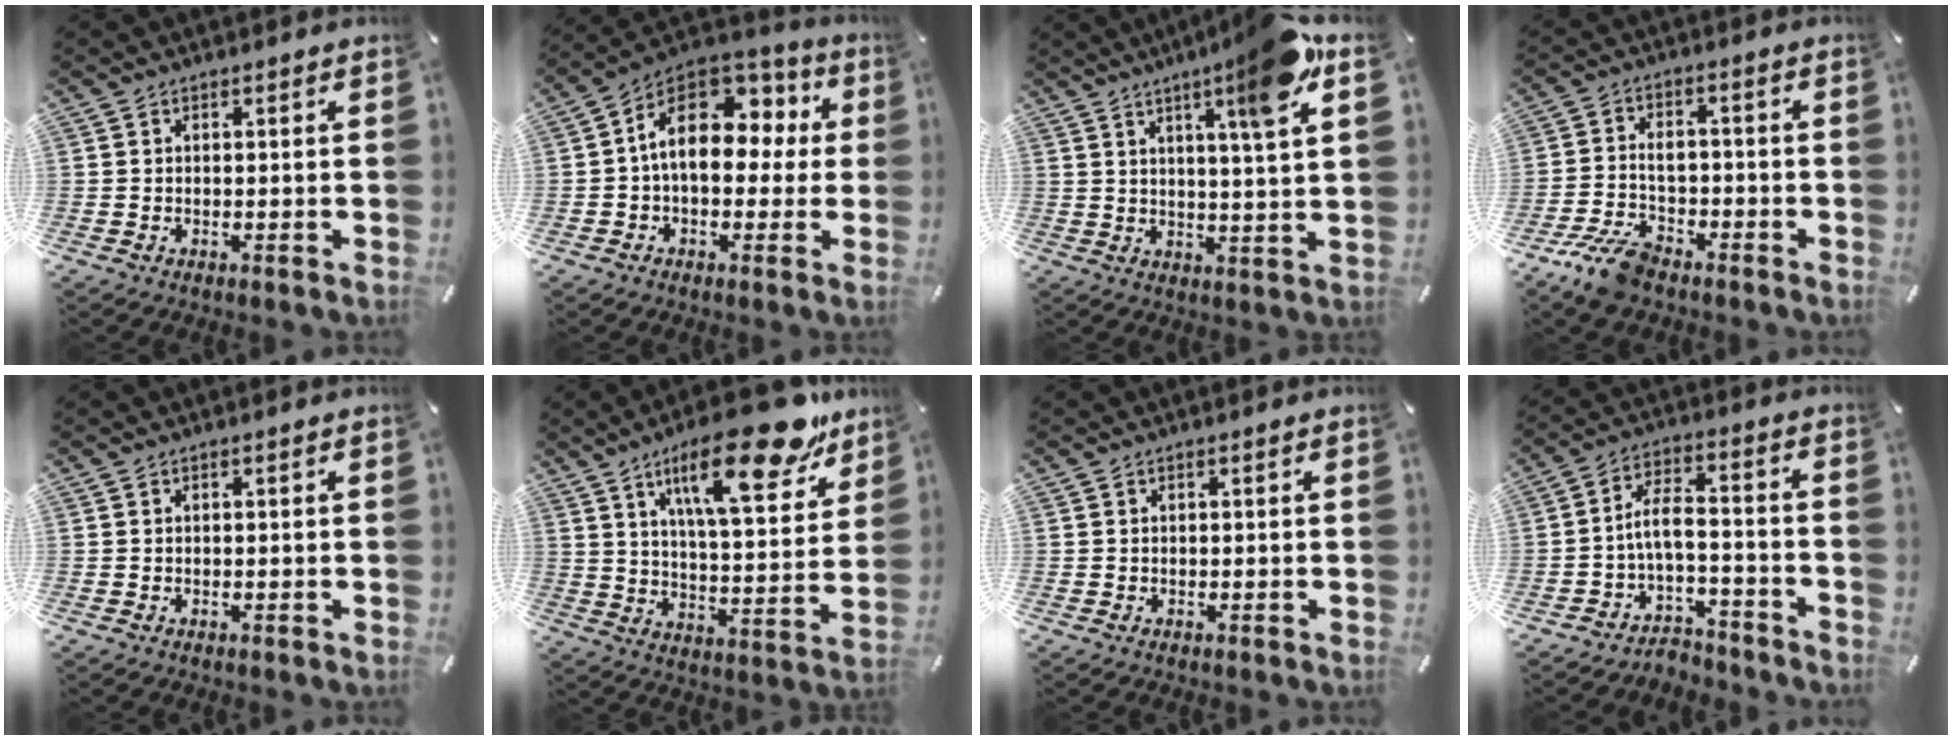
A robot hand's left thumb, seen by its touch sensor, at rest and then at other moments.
{"total": 16.1, "force": [3.2, 10.6, 11.7], "torque": [-0.196, -0.003, 0.056]}
{"total": 12.9, "force": [7.5, 0.6, 10.5], "torque": [-0.162, -0.029, 0.108]}
{"total": 8.7, "force": [-4.7, 5.1, 5.3], "torque": [-0.112, 0.023, -0.086]}
{"total": 0.0}
{"total": 22.8, "force": [14.0, 7.6, 16.3], "torque": [-0.243, -0.072, 0.220]}
{"total": 0.0}
{"total": 7.3, "force": [-2.6, 4.0, 5.5], "torque": [-0.116, 0.008, -0.050]}